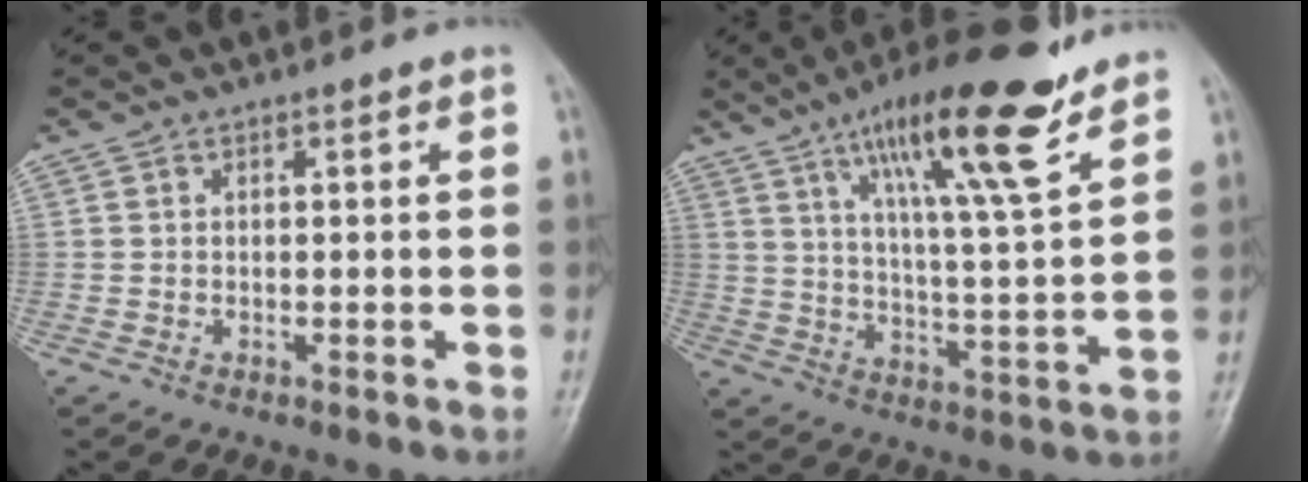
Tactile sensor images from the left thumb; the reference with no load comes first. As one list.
[{"total": 17.6, "force": [11.2, 2.8, 13.3], "torque": [-0.201, -0.053, 0.184]}]